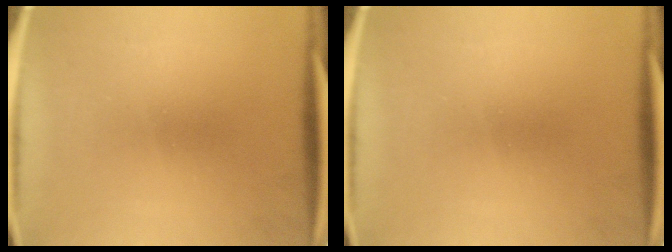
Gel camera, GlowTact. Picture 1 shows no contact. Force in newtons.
{"total": 0.0}